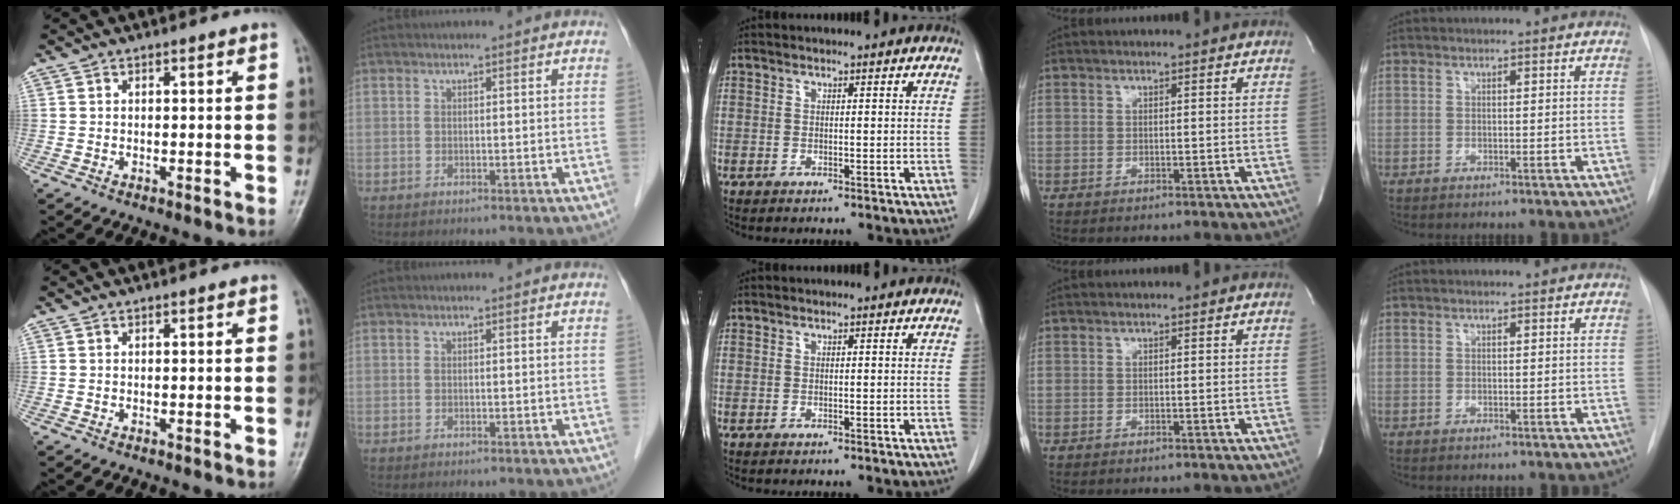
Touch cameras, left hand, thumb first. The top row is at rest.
{}